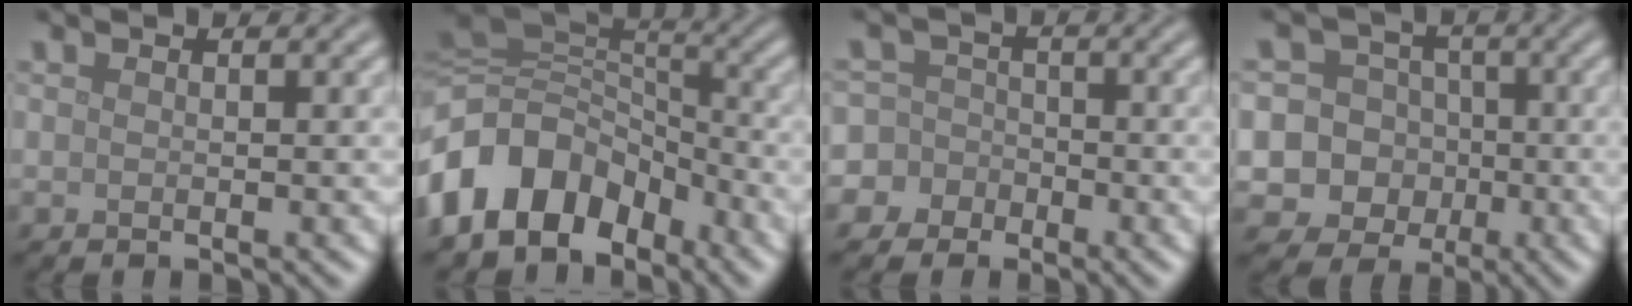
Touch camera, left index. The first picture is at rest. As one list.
[{"total": 11.1, "force": [-5.2, 8.1, 5.6], "torque": [-0.117, 0.009, -0.106]}, {"total": 7.3, "force": [-3.2, 6.5, 0.9], "torque": [-0.018, 0.006, -0.093]}, {"total": 13.2, "force": [-2.3, 12.7, 2.9], "torque": [-0.088, 0.015, -0.062]}]